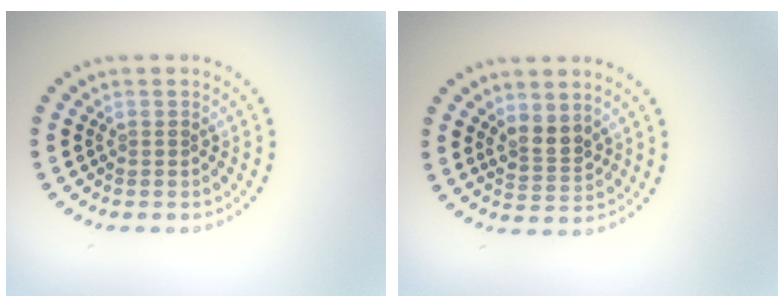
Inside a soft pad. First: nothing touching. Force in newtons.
{"total": 2.5, "press": 2.2, "slide": 1.1}